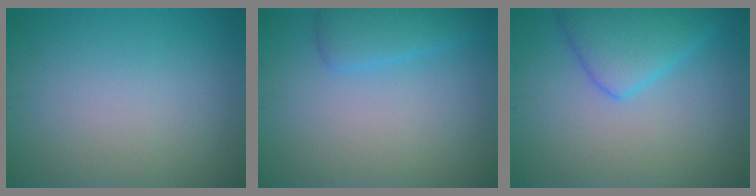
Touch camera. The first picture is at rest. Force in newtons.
{"total": 2.6, "press": 2.6, "slide": 0.2}
{"total": 4.7, "press": 4.7, "slide": 0.2}